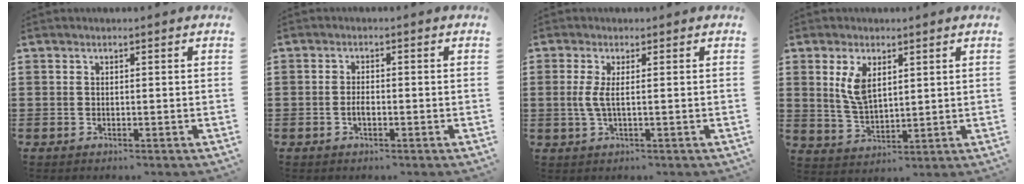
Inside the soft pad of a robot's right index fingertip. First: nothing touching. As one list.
[{"total": 1.6, "force": [-0.6, 0.7, 1.4], "torque": [-0.026, 0.002, -0.012]}, {"total": 2.7, "force": [0.0, 0.3, 2.6], "torque": [-0.067, -0.008, -0.006]}, {"total": 5.6, "force": [2.2, 2.7, 4.3], "torque": [-0.093, 0.006, 0.039]}]